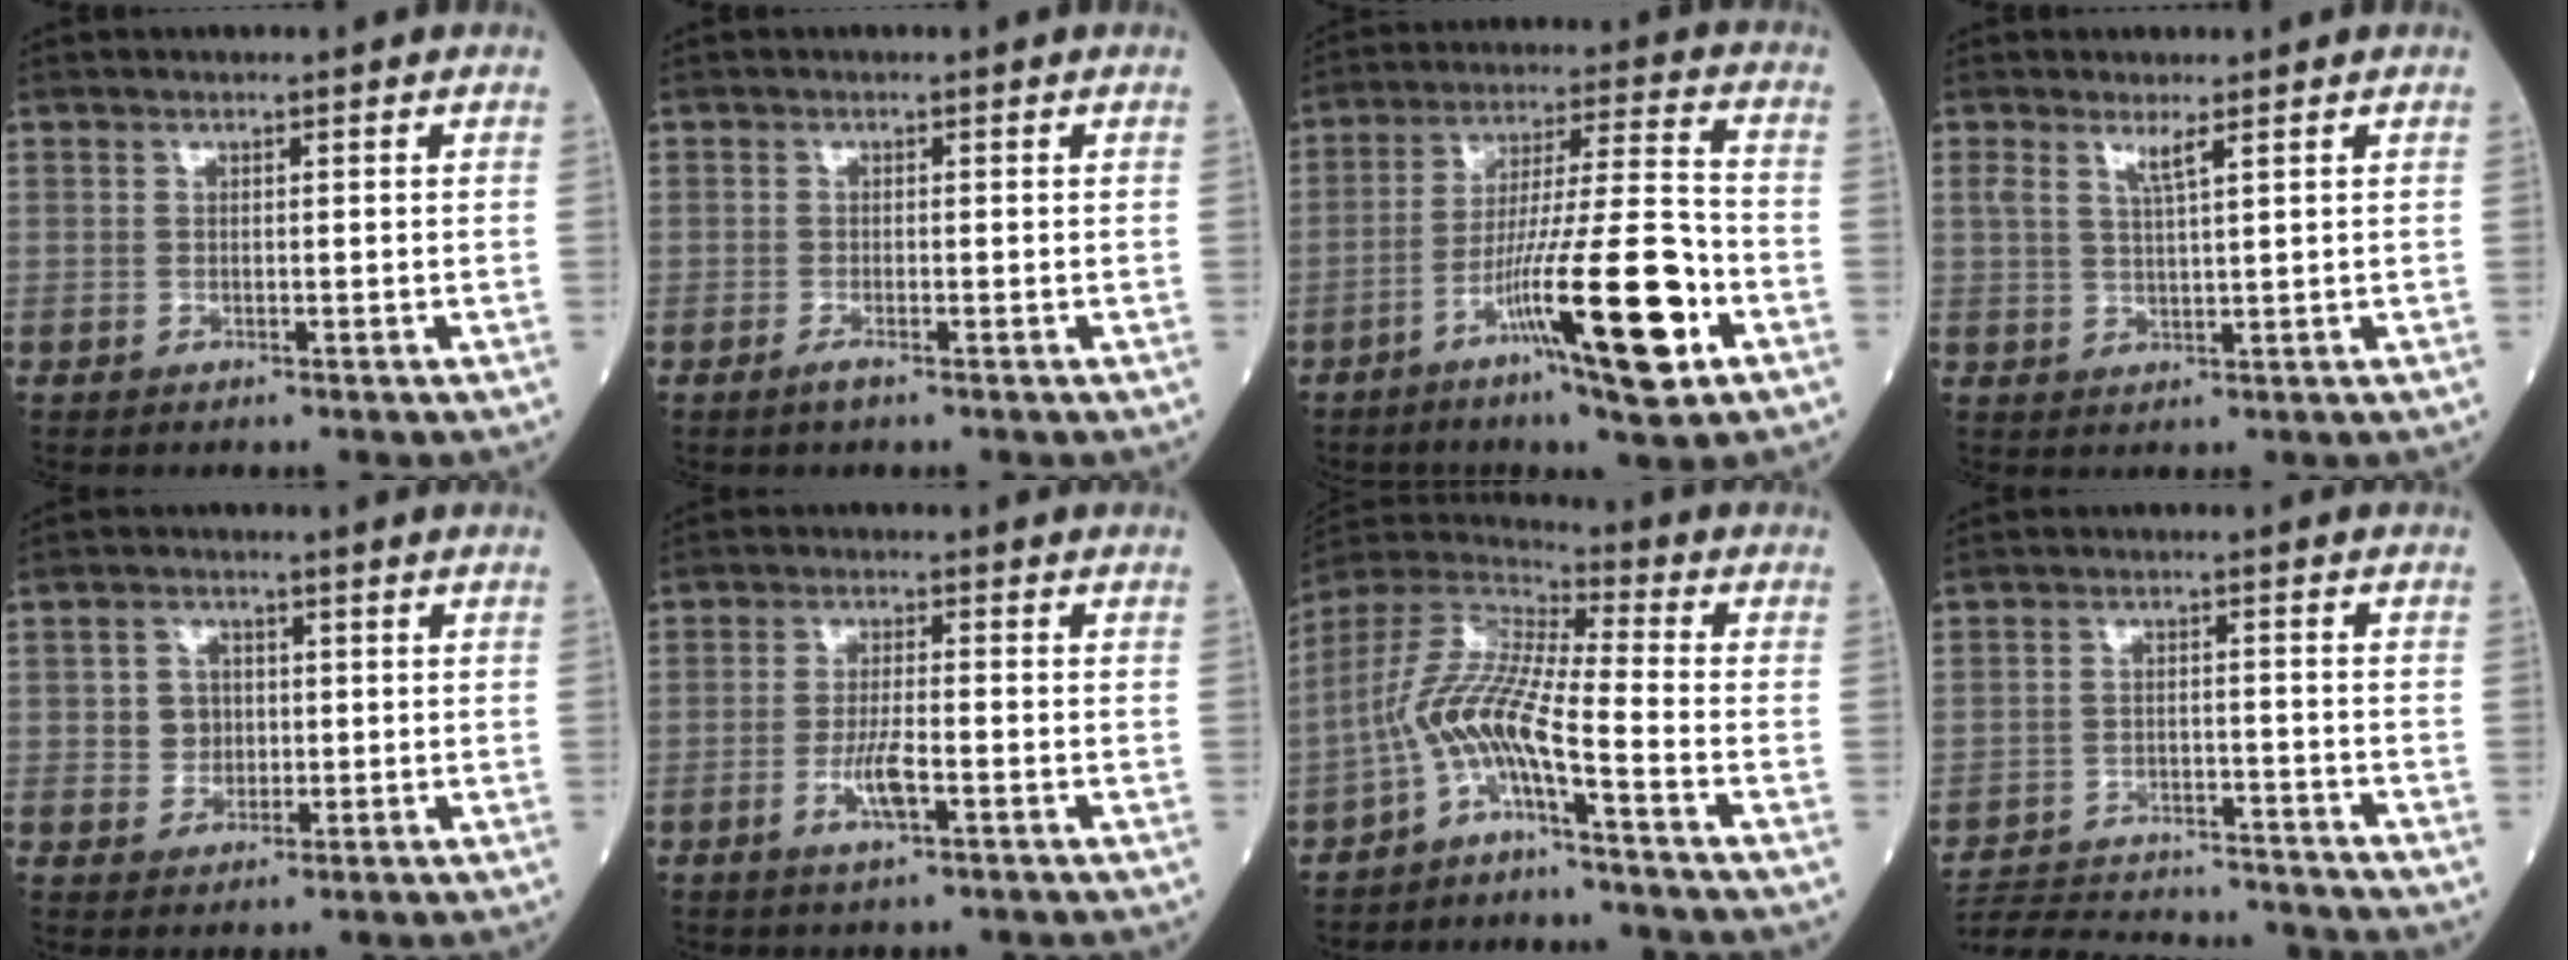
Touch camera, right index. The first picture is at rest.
{"total": 1.4, "force": [-0.9, 0.0, 1.1], "torque": [-0.025, -0.003, -0.020]}
{"total": 15.6, "force": [-6.8, 0.5, 14.0], "torque": [-0.241, -0.011, -0.113]}
{"total": 2.4, "force": [1.4, -0.2, 1.9], "torque": [-0.042, -0.002, 0.029]}
{"total": 3.7, "force": [0.3, 3.5, 1.3], "torque": [-0.021, 0.006, 0.007]}
{"total": 4.6, "force": [-1.8, 0.6, 4.2], "torque": [-0.083, -0.004, -0.035]}
{"total": 9.3, "force": [-4.7, 0.3, 8.0], "torque": [-0.181, 0.017, -0.102]}
{"total": 16.9, "force": [-16.3, 1.5, 4.4], "torque": [-0.092, -0.005, -0.237]}